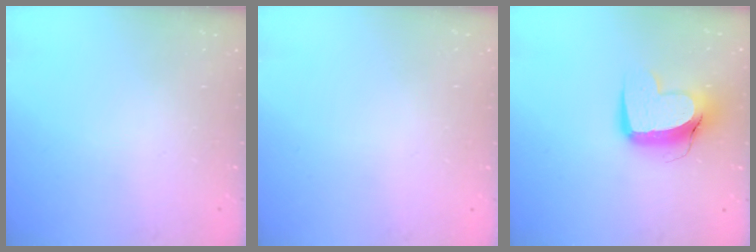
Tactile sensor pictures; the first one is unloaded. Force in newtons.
{"total": 0.0}
{"total": 13.0, "press": 12.9, "slide": 1.7}